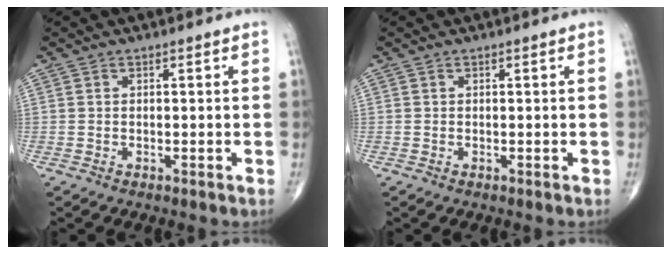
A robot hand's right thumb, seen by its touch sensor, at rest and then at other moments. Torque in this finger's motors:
{"motor_torque": [0.07, 0.22, 0.23, 0.14, -0.01]}